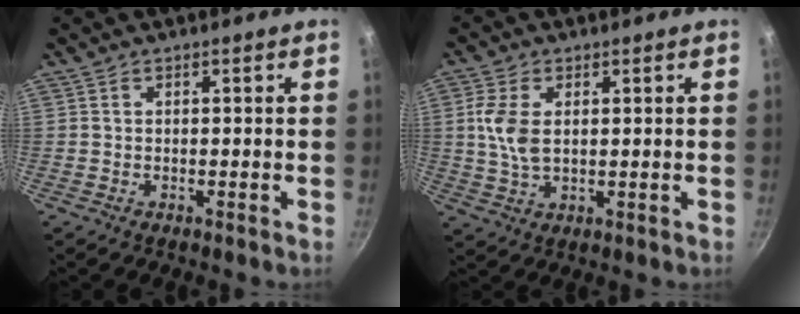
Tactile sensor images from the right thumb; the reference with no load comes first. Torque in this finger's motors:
{"motor_torque": [1.03, 0.87, 1.02, -0.11, 0.26]}